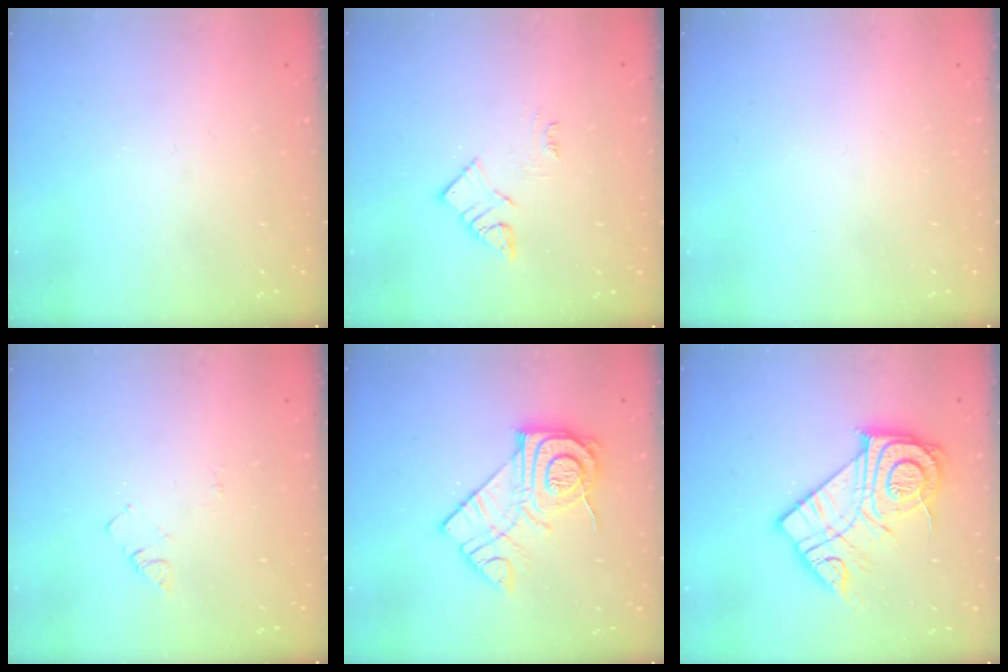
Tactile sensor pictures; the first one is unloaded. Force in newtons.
{"total": 5.7, "press": 5.7, "slide": 0.2}
{"total": 1.6, "press": 1.6, "slide": 0.1}
{"total": 3.4, "press": 3.4, "slide": 0.4}
{"total": 14.1, "press": 14.1, "slide": 0.3}
{"total": 19.1, "press": 19.1, "slide": 1.3}